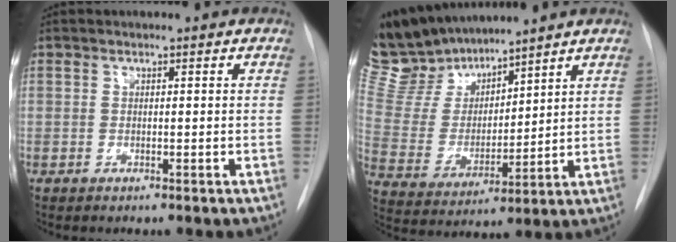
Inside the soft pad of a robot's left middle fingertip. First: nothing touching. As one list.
[{"total": 14.2, "force": [12.9, 3.9, 4.2], "torque": [-0.094, 0.006, 0.263]}]